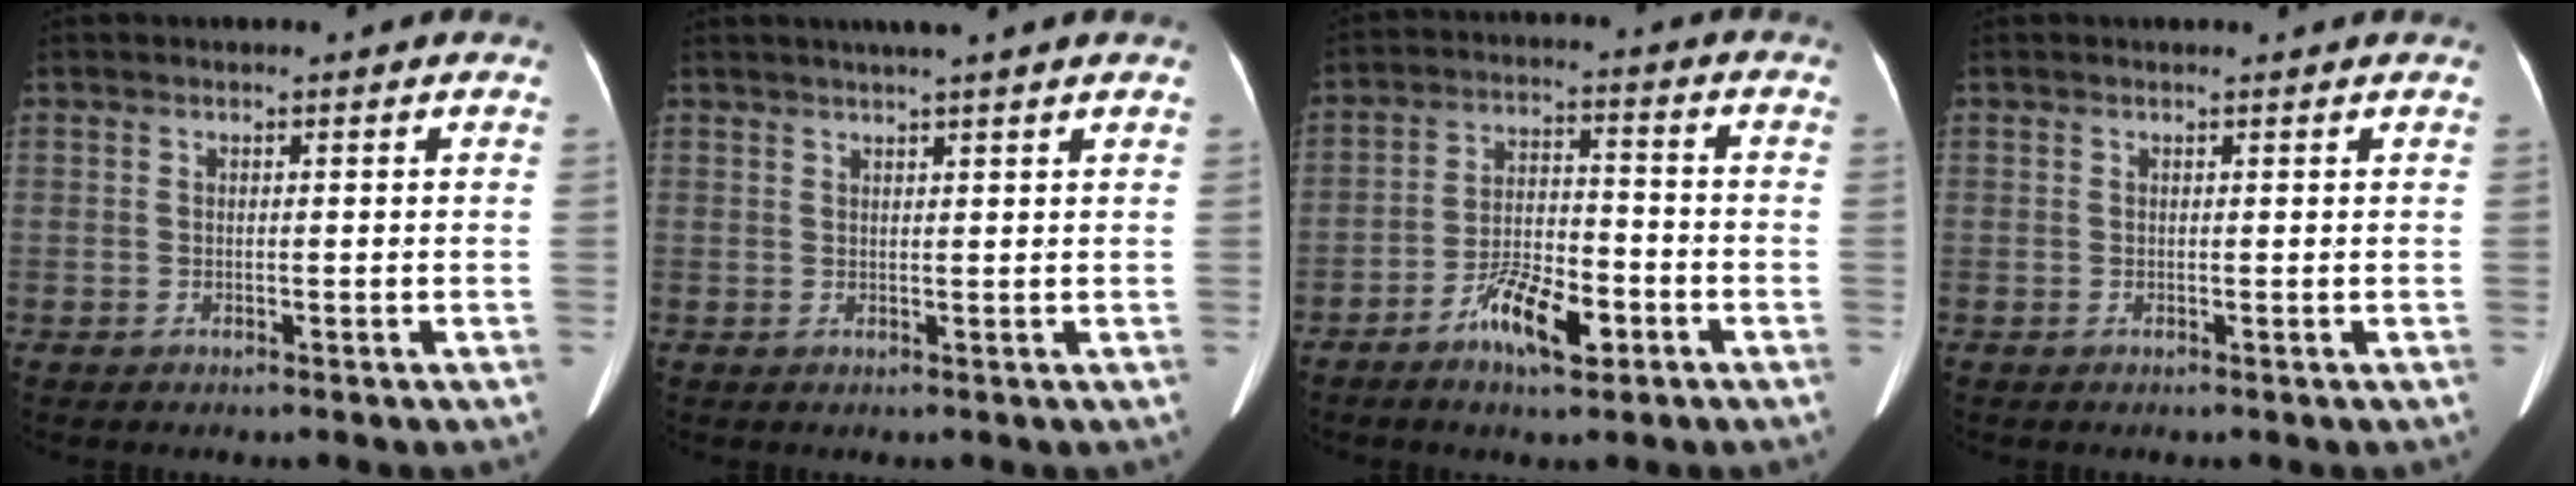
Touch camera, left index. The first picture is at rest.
{"total": 4.9, "force": [4.0, -0.7, 2.8], "torque": [-0.040, 0.021, 0.055]}
{"total": 8.6, "force": [-4.8, 2.8, 6.6], "torque": [-0.126, 0.003, -0.082]}
{"total": 1.0, "force": [0.9, 0.0, 0.3], "torque": [-0.009, 0.004, 0.011]}